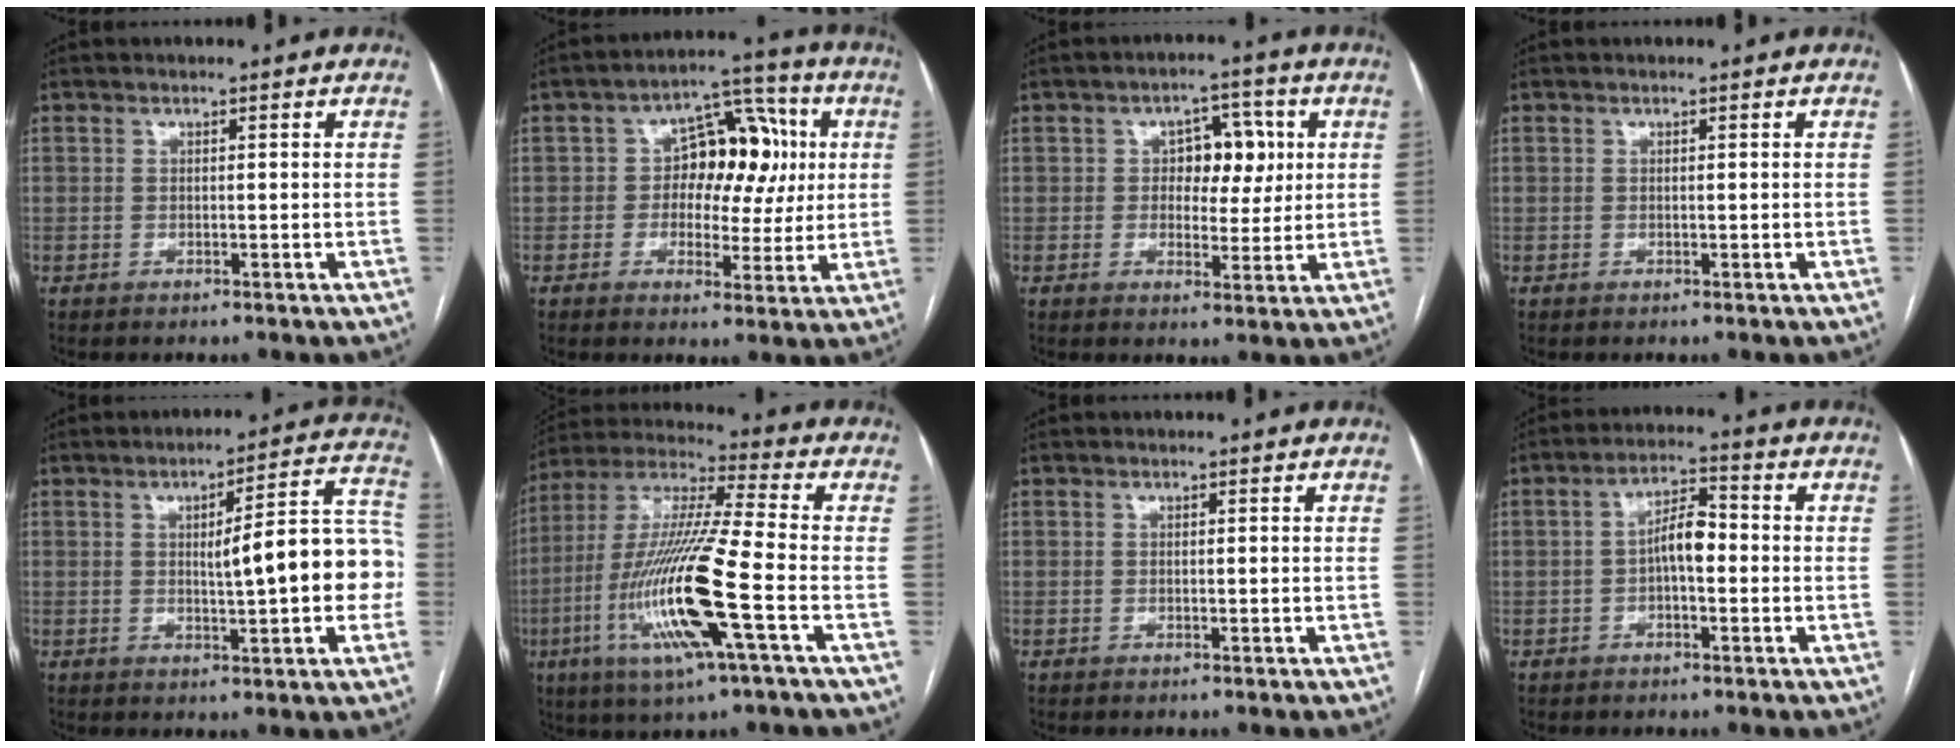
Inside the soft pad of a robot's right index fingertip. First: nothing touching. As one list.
[{"total": 10.3, "force": [1.2, 7.0, 7.5], "torque": [-0.085, 0.037, 0.018]}, {"total": 6.5, "force": [1.2, 4.1, 4.9], "torque": [-0.060, 0.016, 0.020]}, {"total": 0.0}, {"total": 13.1, "force": [-0.5, 2.0, 12.9], "torque": [-0.161, 0.033, -0.006]}, {"total": 18.3, "force": [-5.7, 0.6, 17.4], "torque": [-0.362, -0.017, -0.109]}, {"total": 0.0}, {"total": 5.3, "force": [-0.7, 1.9, 4.9], "torque": [-0.087, 0.020, -0.014]}]